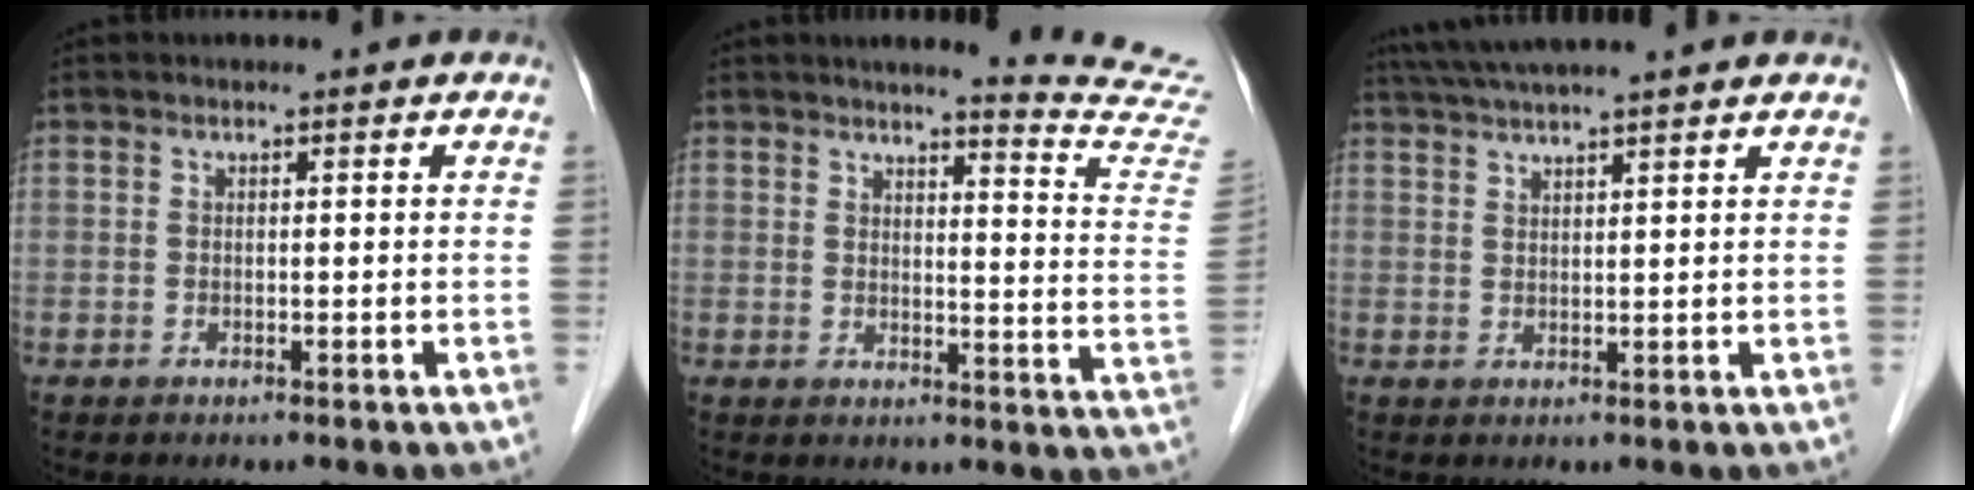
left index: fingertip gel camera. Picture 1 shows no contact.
{"total": 14.6, "force": [14.2, -1.7, 3.0], "torque": [-0.033, -0.125, 0.139]}
{"total": 9.3, "force": [7.9, -0.8, 4.7], "torque": [-0.082, 0.041, 0.115]}